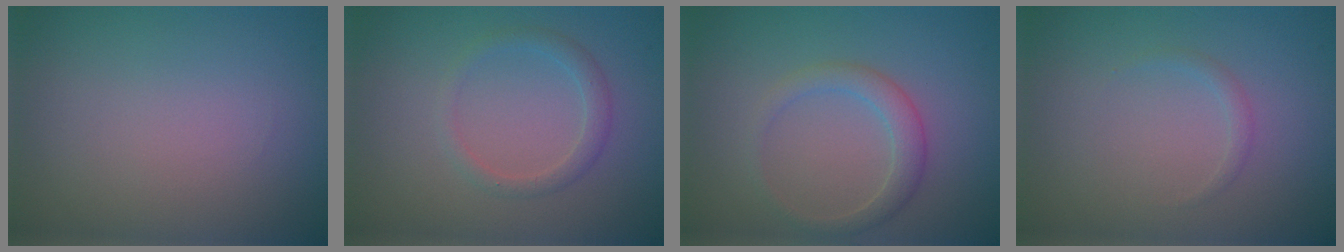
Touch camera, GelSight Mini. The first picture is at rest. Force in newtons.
{"total": 1.6, "press": 1.6, "slide": 0.1}
{"total": 2.2, "press": 2.2, "slide": 0.1}
{"total": 0.7, "press": 0.7, "slide": 0.0}